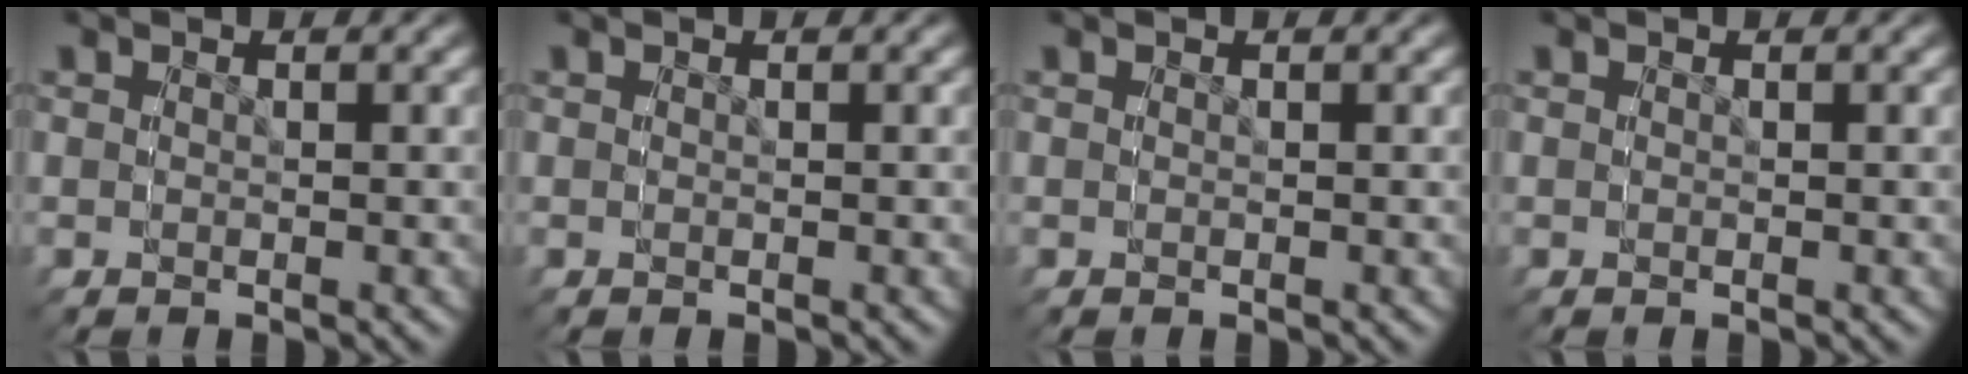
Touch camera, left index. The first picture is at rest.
{"total": 0.0}
{"total": 0.0}
{"total": 0.0}